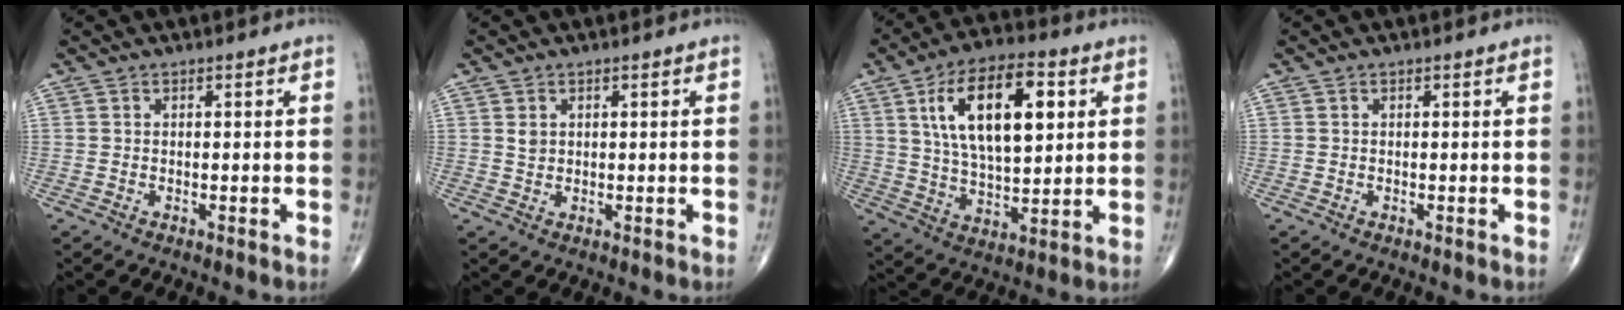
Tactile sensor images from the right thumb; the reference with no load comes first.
{"total": 1.5, "force": [0.6, 1.1, 0.8], "torque": [-0.008, -0.005, 0.013]}
{"total": 17.9, "force": [5.5, 8.2, 14.9], "torque": [-0.234, -0.008, 0.097]}
{"total": 0.0}